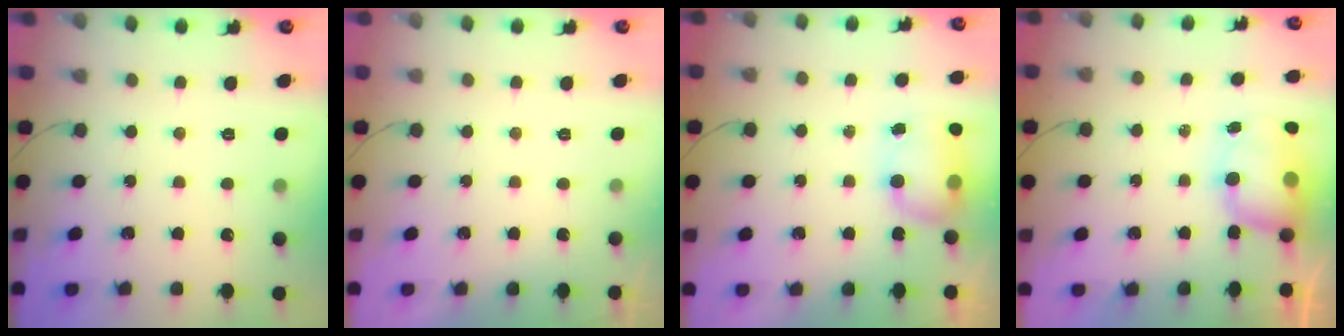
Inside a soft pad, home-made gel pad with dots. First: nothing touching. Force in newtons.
{"total": 0.0}
{"total": 7.9, "press": 7.6, "slide": 2.3}
{"total": 9.1, "press": 8.8, "slide": 2.4}